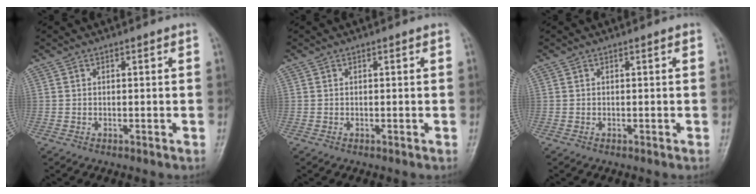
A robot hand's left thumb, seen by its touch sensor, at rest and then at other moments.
{"total": 0.0}
{"total": 0.0}